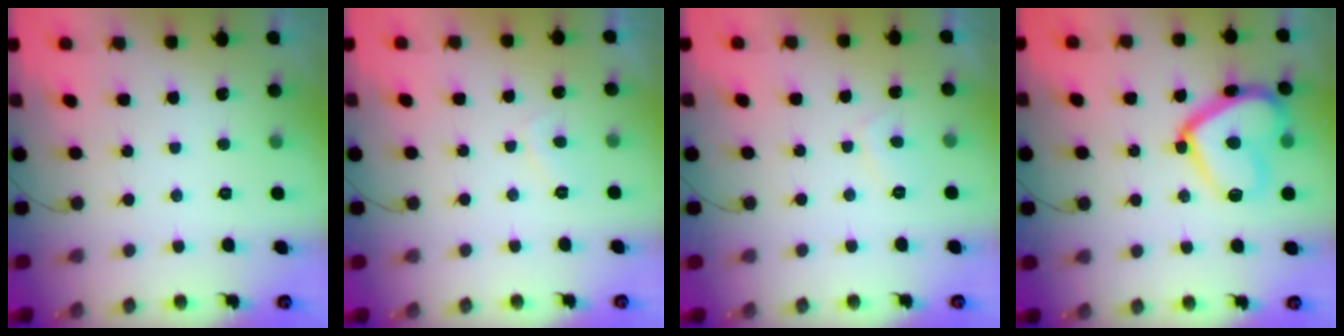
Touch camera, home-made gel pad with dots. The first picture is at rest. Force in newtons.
{"total": 1.8, "press": 1.7, "slide": 0.7}
{"total": 2.4, "press": 2.3, "slide": 0.6}
{"total": 18.3, "press": 18.2, "slide": 1.5}